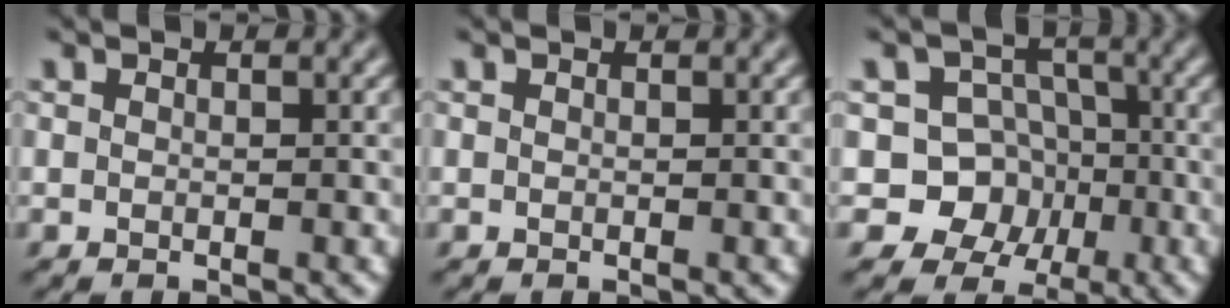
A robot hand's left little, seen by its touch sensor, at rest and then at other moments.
{"total": 0.0}
{"total": 7.6, "force": [-2.5, 6.8, 2.5], "torque": [-0.020, 0.016, -0.072]}